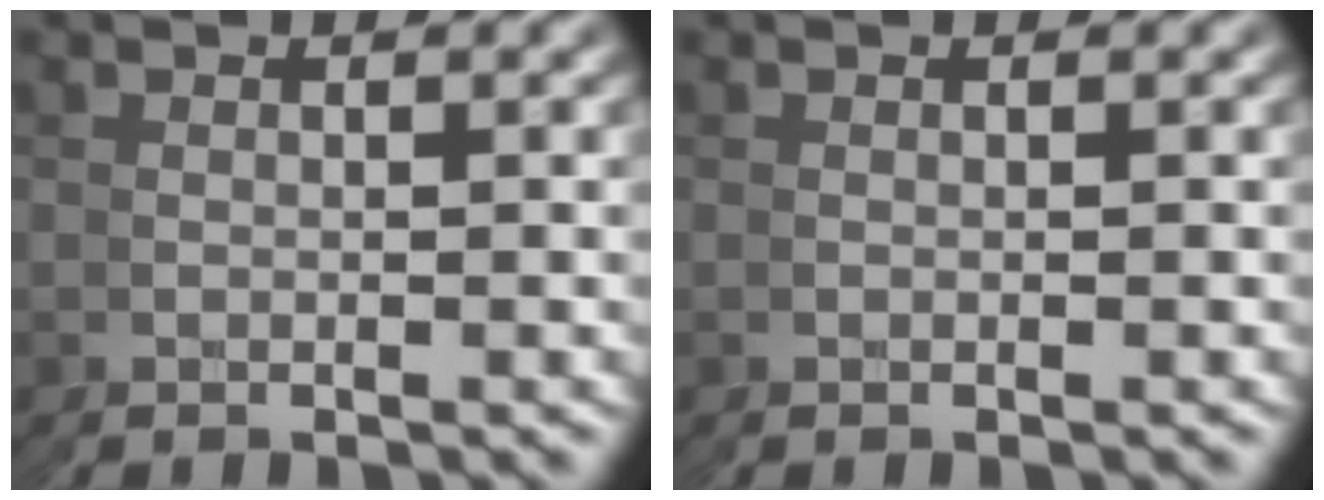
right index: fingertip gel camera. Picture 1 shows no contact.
{"total": 0.0}